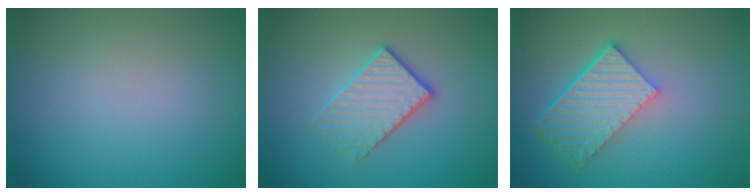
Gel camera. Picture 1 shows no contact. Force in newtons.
{"total": 2.6, "press": 2.3, "slide": 1.2}
{"total": 6.5, "press": 4.6, "slide": 4.6}